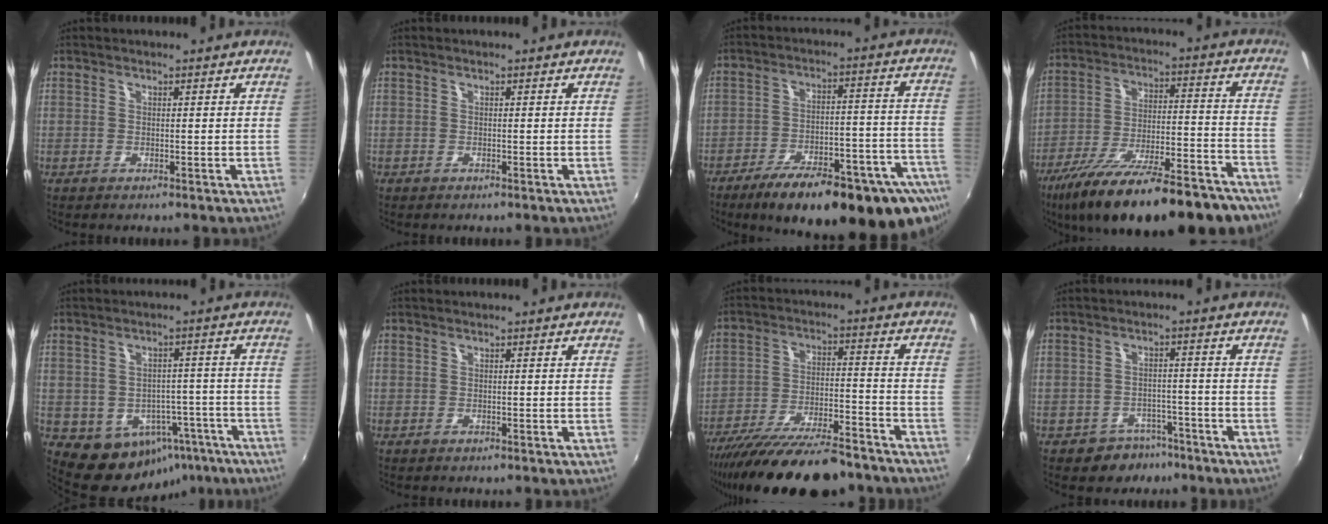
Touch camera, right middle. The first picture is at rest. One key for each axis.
{"total": 0.0}
{"total": 27.0, "fx": -20.0, "fy": 7.3, "fz": 16.6, "tx": -0.228, "ty": -0.026, "tz": -0.268}
{"total": 27.4, "fx": -21.2, "fy": 7.3, "fz": 15.8, "tx": -0.269, "ty": -0.052, "tz": -0.303}
{"total": 11.6, "fx": -6.6, "fy": 8.8, "fz": 3.9, "tx": -0.075, "ty": 0.020, "tz": -0.052}
{"total": 0.0}
{"total": 21.6, "fx": -17.9, "fy": 5.2, "fz": 10.9, "tx": -0.202, "ty": -0.043, "tz": -0.273}
{"total": 5.5, "fx": -3.9, "fy": 3.9, "fz": 0.6, "tx": -0.020, "ty": 0.019, "tz": -0.047}